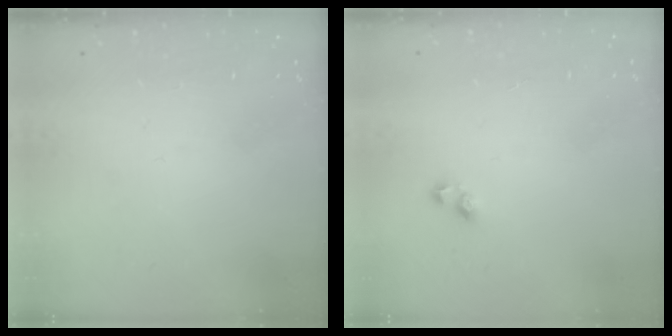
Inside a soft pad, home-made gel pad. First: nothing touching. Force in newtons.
{"total": 2.0, "press": 1.7, "slide": 1.0}